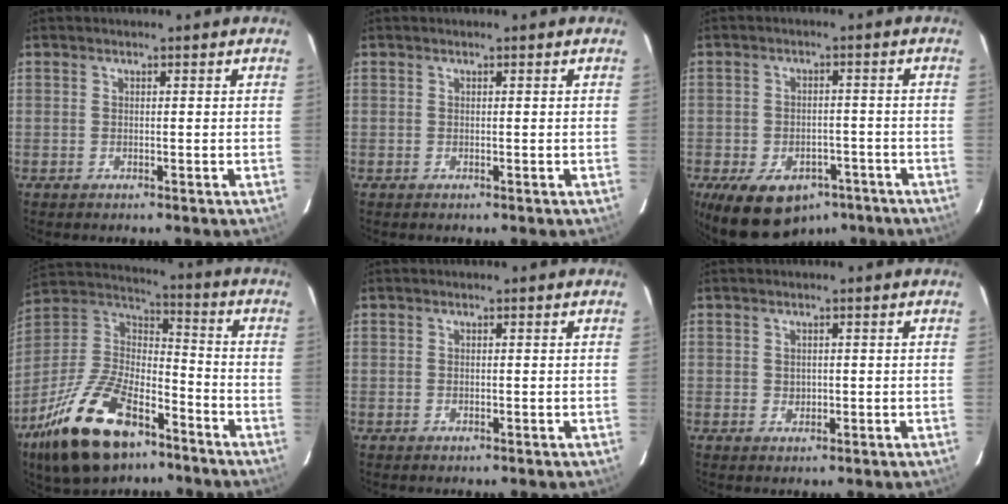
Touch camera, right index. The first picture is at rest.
{"total": 0.0}
{"total": 14.7, "force": [-9.2, 8.9, 7.3], "torque": [-0.163, -0.004, -0.121]}
{"total": 22.8, "force": [-13.7, 10.9, 14.6], "torque": [-0.303, -0.009, -0.239]}
{"total": 0.0}
{"total": 1.4, "force": [0.2, 1.3, 0.5], "torque": [-0.003, 0.003, 0.005]}